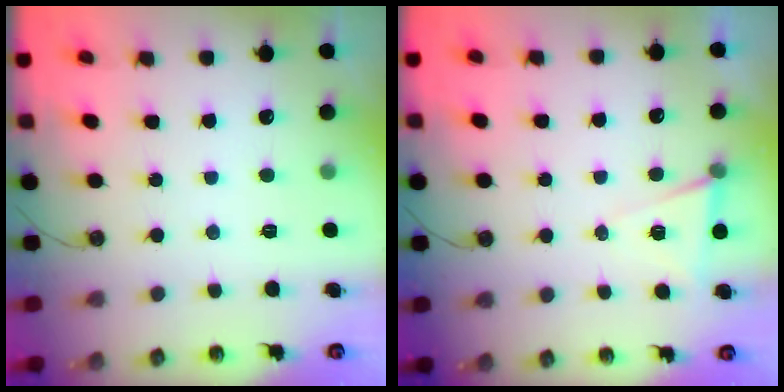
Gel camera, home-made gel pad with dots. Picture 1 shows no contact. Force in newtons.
{"total": 6.3, "press": 4.4, "slide": 4.5}